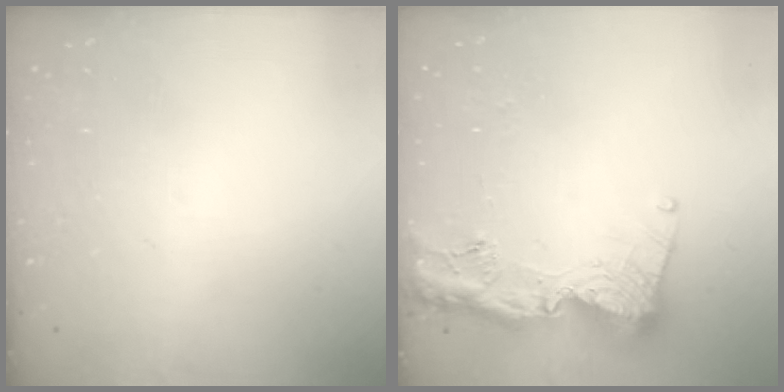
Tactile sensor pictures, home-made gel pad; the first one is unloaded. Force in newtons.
{"total": 15.2, "press": 15.1, "slide": 1.5}